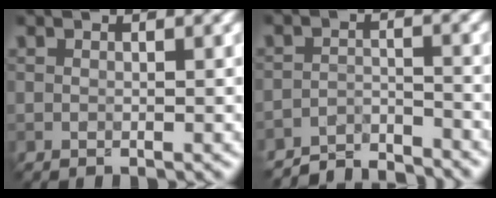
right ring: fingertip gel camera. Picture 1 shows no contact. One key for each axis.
{"total": 4.5, "fx": -4.4, "fy": 0.8, "fz": 0.5, "tx": -0.010, "ty": -0.001, "tz": -0.082}